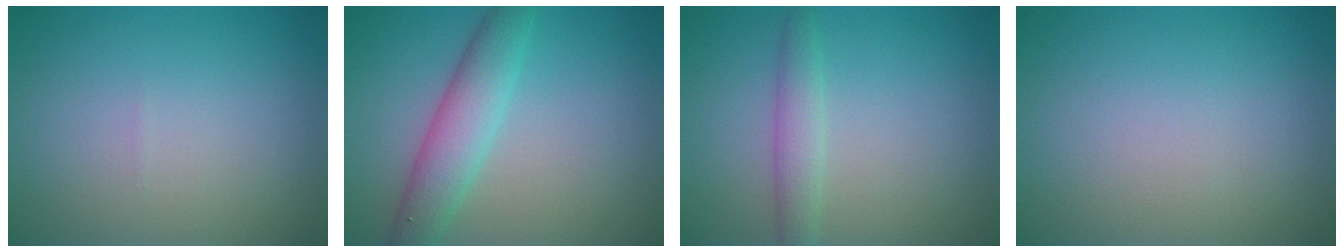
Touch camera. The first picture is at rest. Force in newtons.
{"total": 4.3, "press": 4.3, "slide": 0.2}
{"total": 2.1, "press": 2.1, "slide": 0.1}
{"total": 0.0}